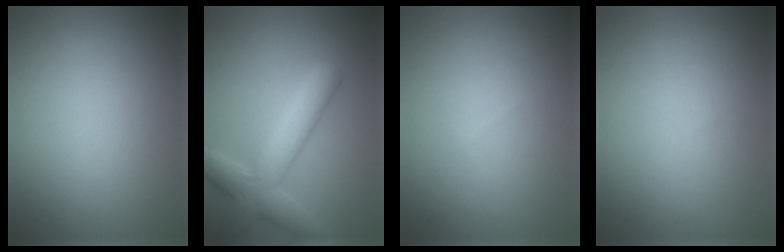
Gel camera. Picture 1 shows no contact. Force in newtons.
{"total": 5.7, "press": 5.6, "slide": 0.2}
{"total": 0.0}
{"total": 0.0}